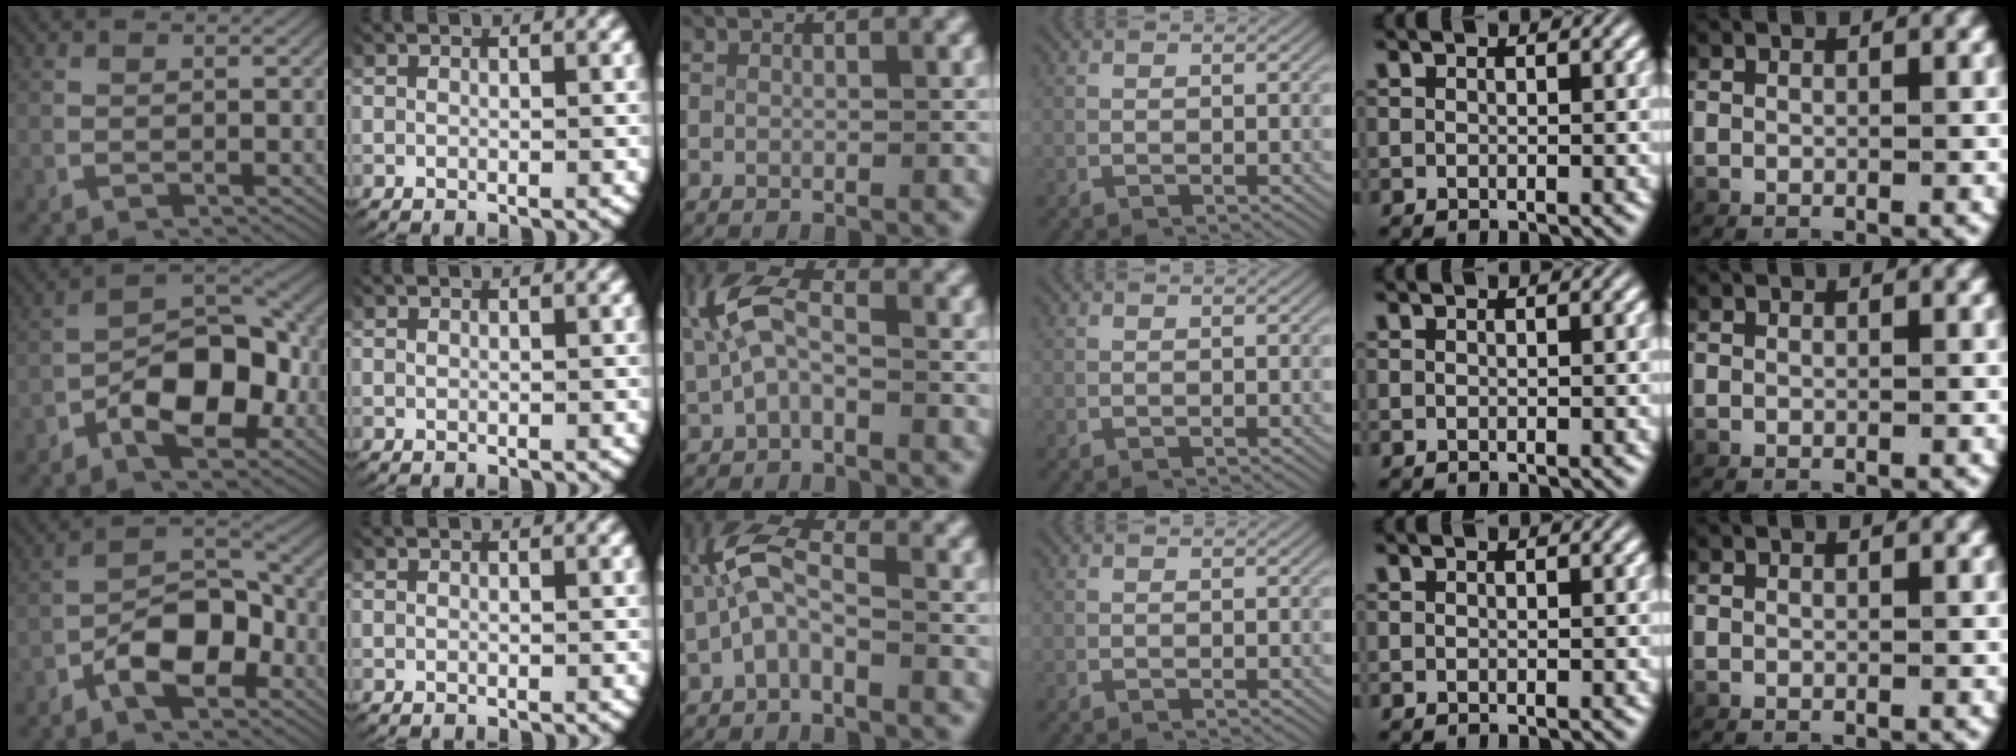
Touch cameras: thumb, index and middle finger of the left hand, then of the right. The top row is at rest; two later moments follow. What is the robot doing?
{"motion": "lift_and_place", "object": "fork"}